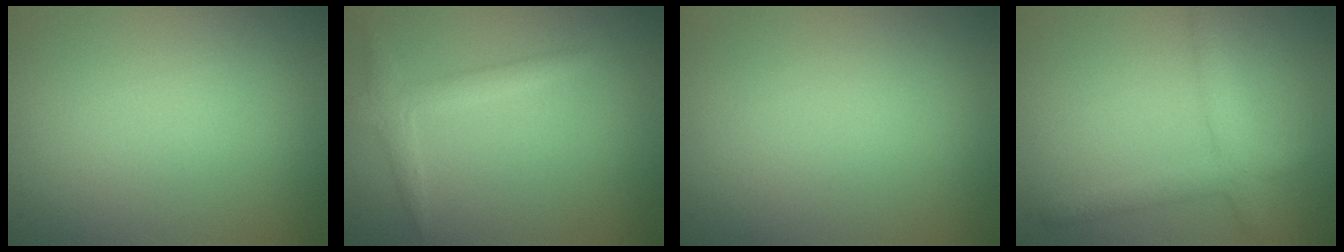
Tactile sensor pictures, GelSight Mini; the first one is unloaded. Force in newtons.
{"total": 2.1, "press": 2.1, "slide": 0.1}
{"total": 0.0}
{"total": 2.8, "press": 2.8, "slide": 0.2}